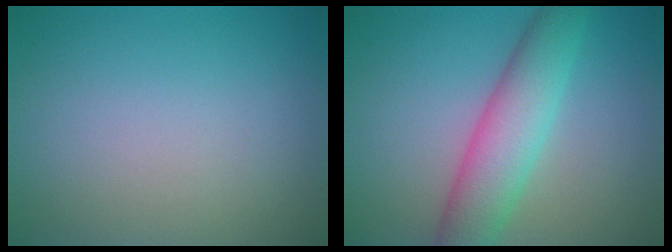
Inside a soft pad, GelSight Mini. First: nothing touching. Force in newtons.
{"total": 5.8, "press": 5.8, "slide": 0.2}